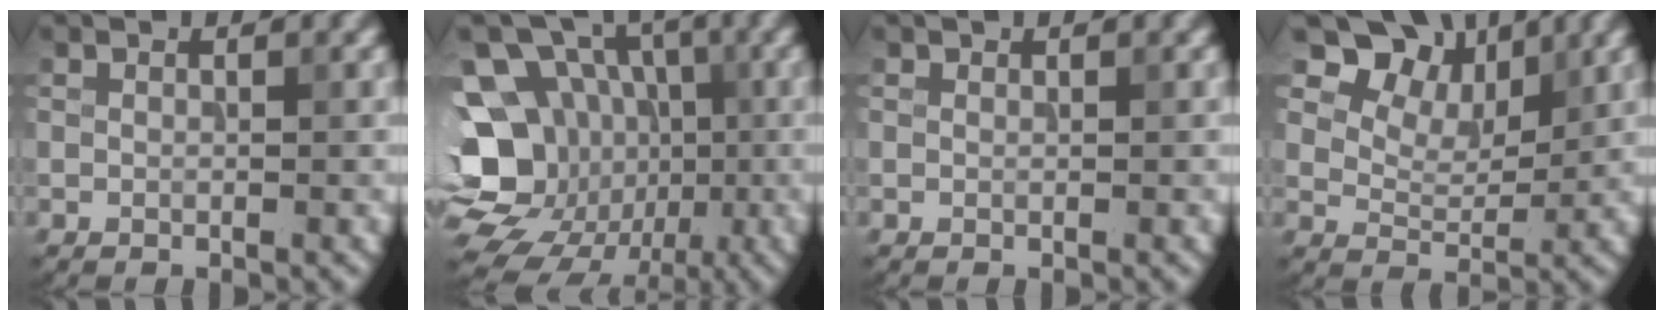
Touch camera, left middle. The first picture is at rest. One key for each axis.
{"total": 12.9, "fx": -2.0, "fy": 10.9, "fz": 6.6, "tx": -0.118, "ty": -0.008, "tz": -0.035}
{"total": 0.0}
{"total": 6.6, "fx": 4.1, "fy": 4.0, "fz": 3.2, "tx": -0.053, "ty": -0.002, "tz": 0.068}